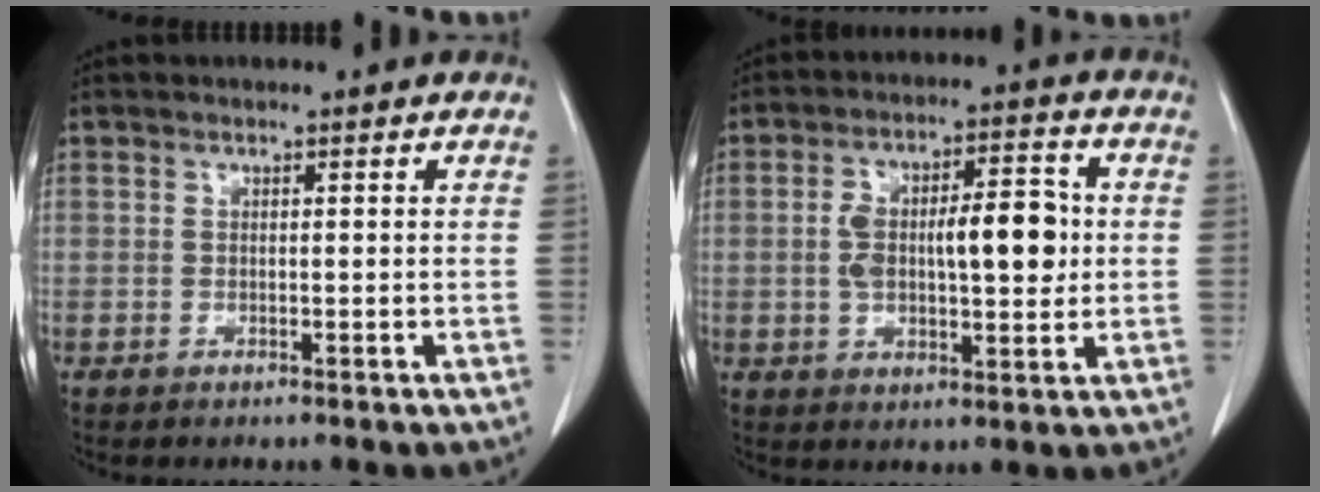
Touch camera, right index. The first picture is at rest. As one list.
[{"total": 11.9, "force": [0.5, 4.4, 11.1], "torque": [-0.191, 0.023, 0.012]}]